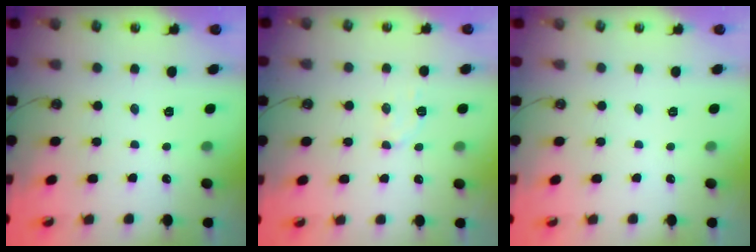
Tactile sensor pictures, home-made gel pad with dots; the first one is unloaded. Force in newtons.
{"total": 4.9, "press": 4.8, "slide": 0.7}
{"total": 0.0}